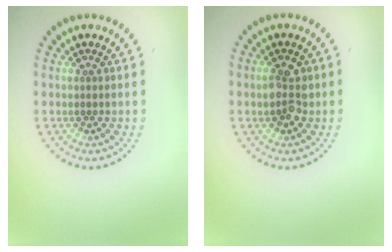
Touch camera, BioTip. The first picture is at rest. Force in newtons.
{"total": 2.4, "press": 2.4, "slide": 0.1}